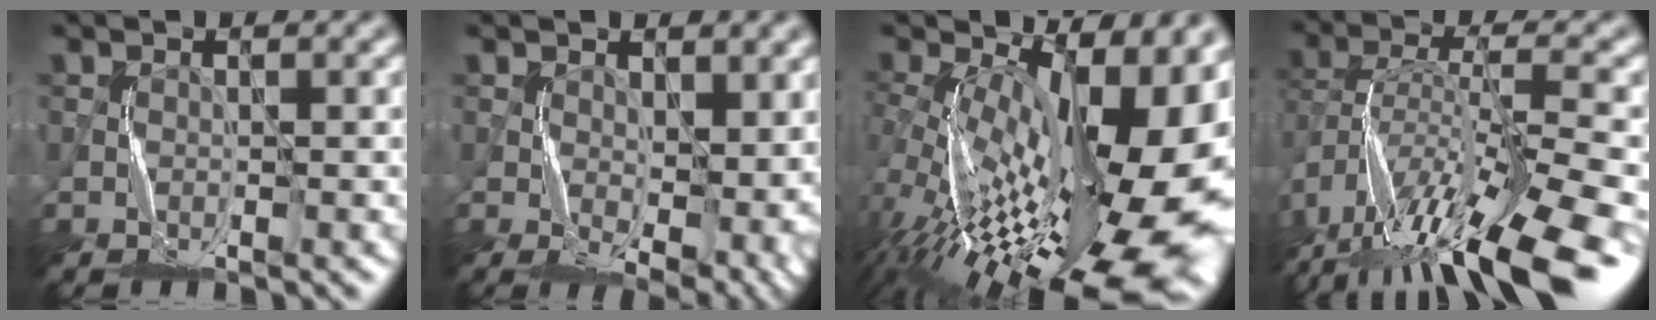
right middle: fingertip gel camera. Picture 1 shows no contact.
{"total": 7.3, "force": [0.4, 3.8, 6.2], "torque": [-0.102, -0.019, 0.016]}
{"total": 19.7, "force": [-1.4, 9.4, 17.2], "torque": [-0.239, -0.015, -0.027]}
{"total": 13.2, "force": [-8.3, 3.5, 9.7], "torque": [-0.182, 0.010, -0.125]}